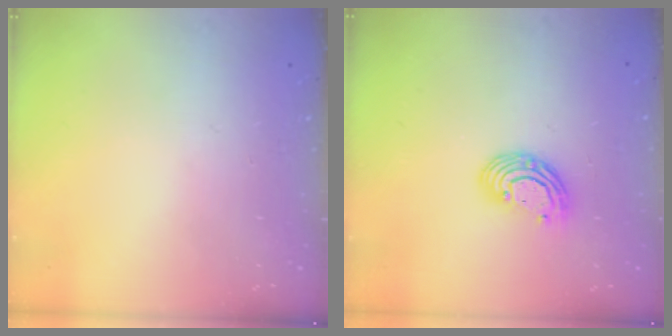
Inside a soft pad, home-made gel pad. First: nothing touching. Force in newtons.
{"total": 9.0, "press": 9.0, "slide": 0.7}